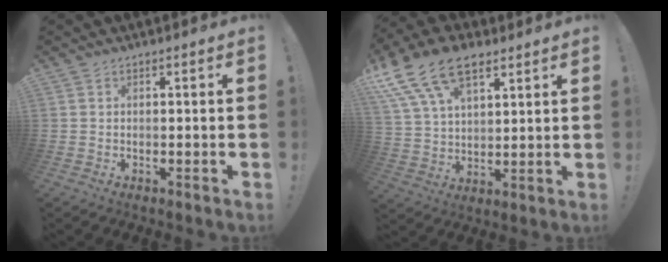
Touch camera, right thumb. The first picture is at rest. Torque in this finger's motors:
{"motor_torque": [0.43, 2.58, 0.82, 0.10, 0.15]}